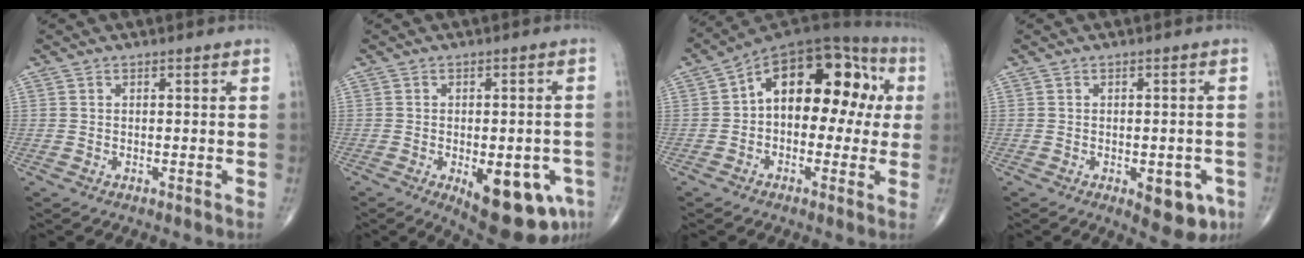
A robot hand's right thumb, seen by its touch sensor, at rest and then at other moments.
{"total": 15.1, "force": [-5.9, 6.4, 12.3], "torque": [-0.118, 0.005, -0.061]}
{"total": 18.2, "force": [1.9, 10.9, 14.4], "torque": [-0.160, 0.053, 0.015]}
{"total": 7.5, "force": [-3.0, 3.5, 5.9], "torque": [-0.050, 0.006, -0.027]}